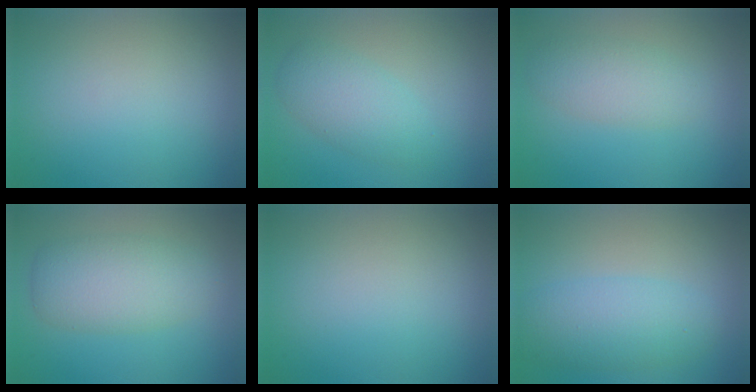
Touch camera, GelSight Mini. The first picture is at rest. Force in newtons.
{"total": 3.4, "press": 3.4, "slide": 0.1}
{"total": 3.0, "press": 3.0, "slide": 0.1}
{"total": 4.9, "press": 4.9, "slide": 0.3}
{"total": 0.0}
{"total": 4.3, "press": 4.3, "slide": 0.1}